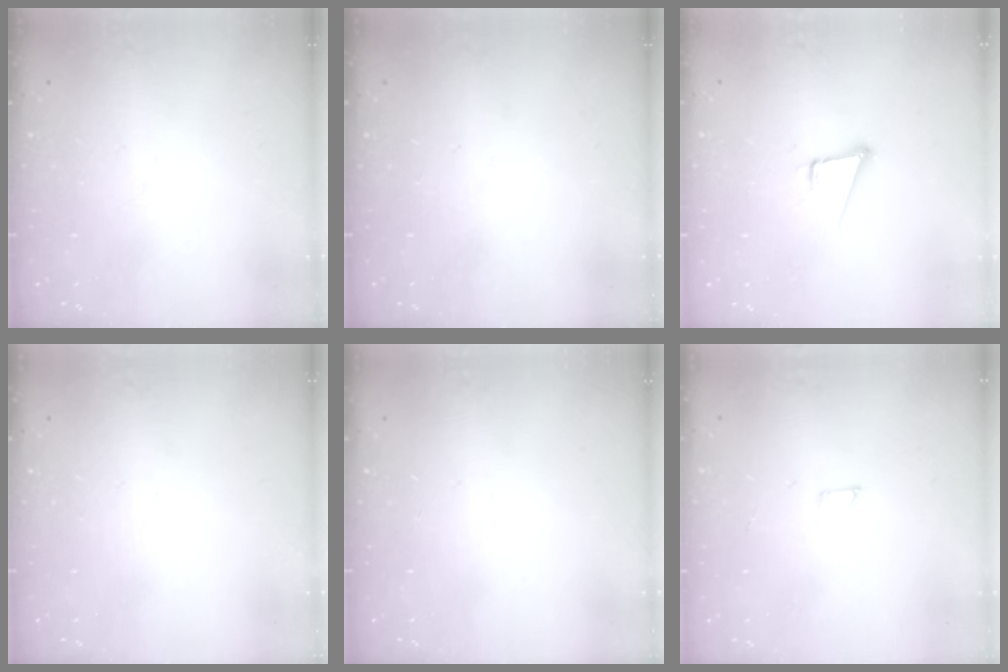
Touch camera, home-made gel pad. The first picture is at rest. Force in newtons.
{"total": 0.0}
{"total": 4.3, "press": 3.4, "slide": 2.6}
{"total": 0.0}
{"total": 0.0}
{"total": 2.0, "press": 2.0, "slide": 0.0}